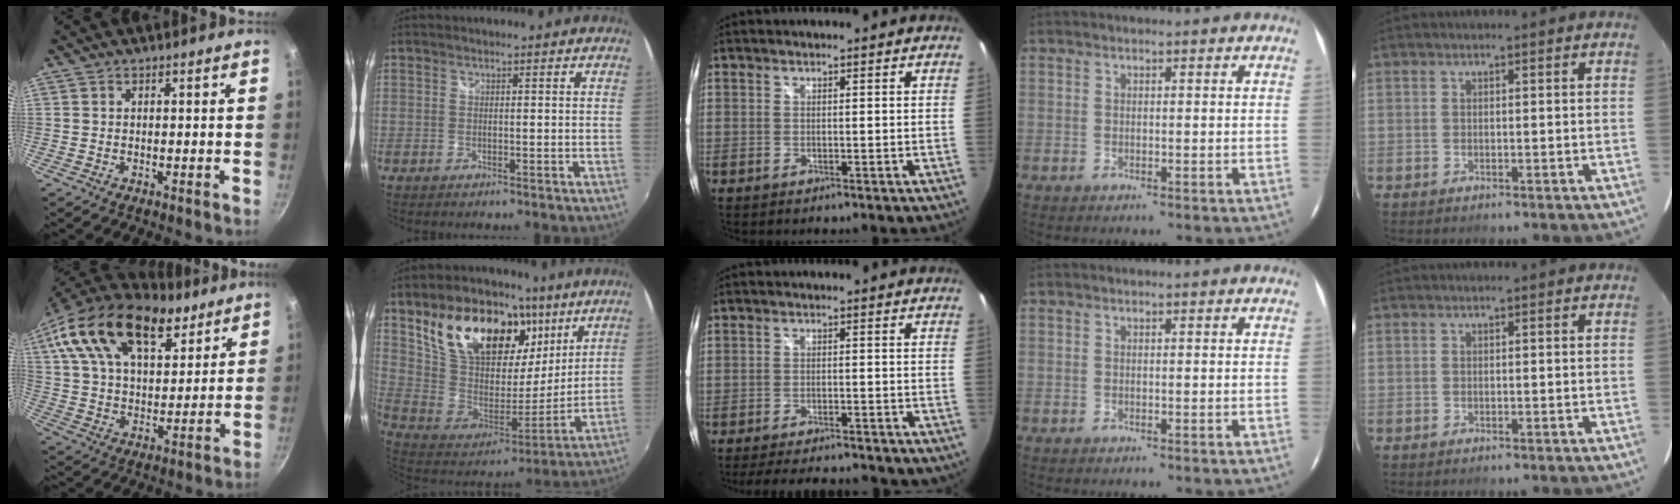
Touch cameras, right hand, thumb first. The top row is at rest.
{"thumb": {"total": 24.4, "force": [14.0, 13.0, 15.2], "torque": [-0.247, -0.017, 0.233]}, "index": {"total": 27.3, "force": [14.3, 15.8, 17.0], "torque": [-0.326, 0.049, 0.264]}, "middle": {"total": 12.4, "force": [-10.4, 3.3, 5.9], "torque": [-0.118, -0.019, -0.146]}}